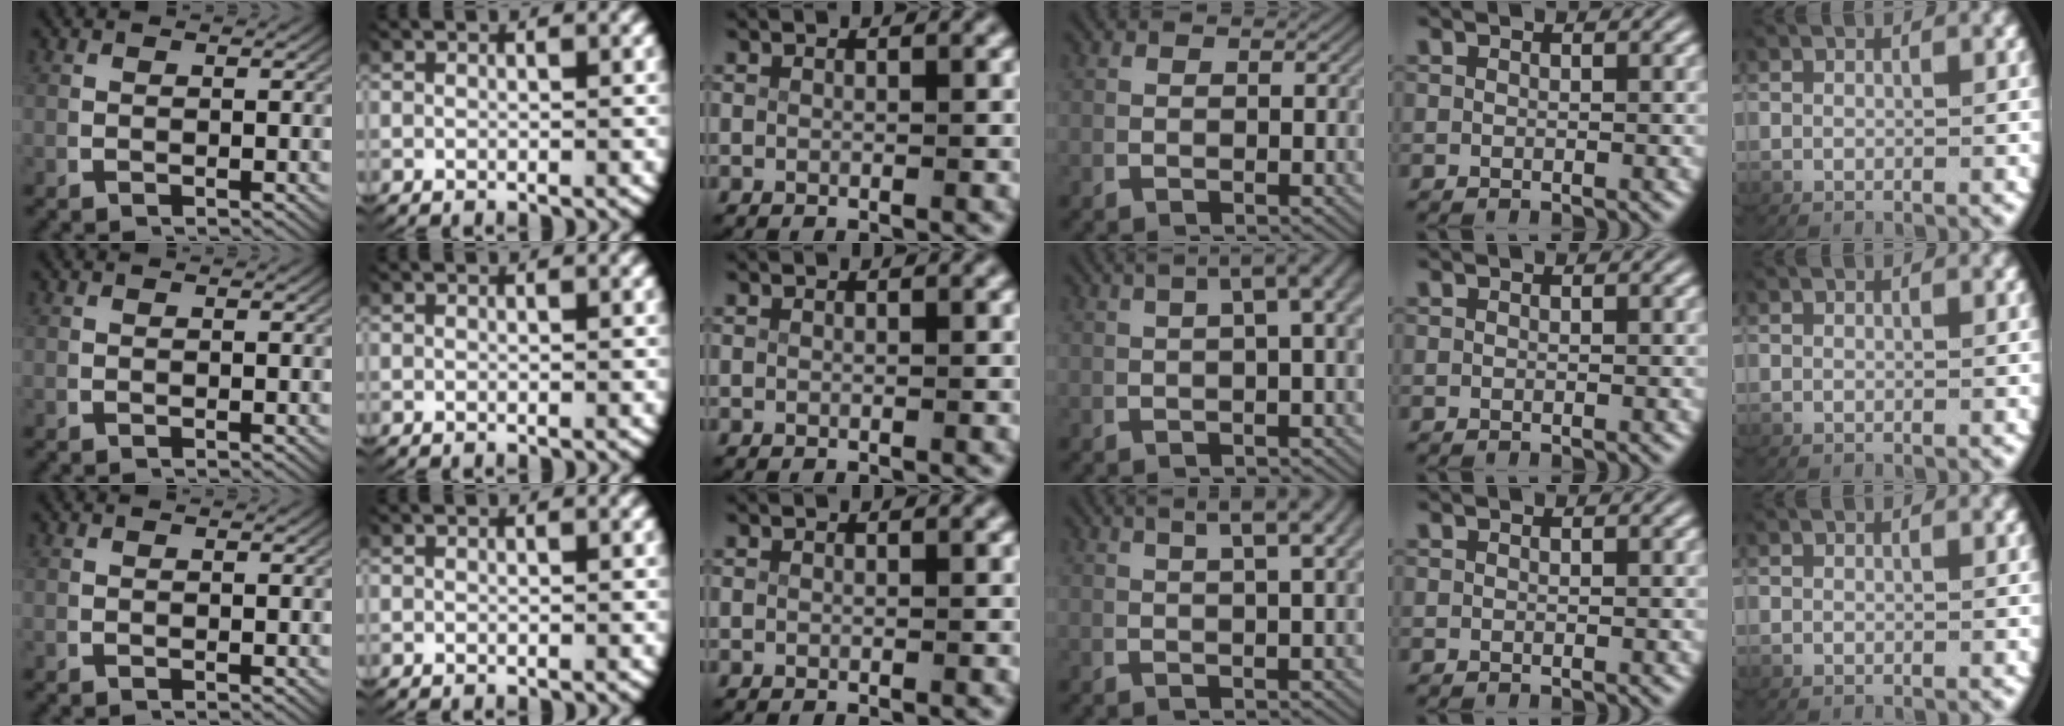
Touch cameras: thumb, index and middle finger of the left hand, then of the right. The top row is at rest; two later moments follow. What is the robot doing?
{"motion": "lift_and_place", "object": "map"}